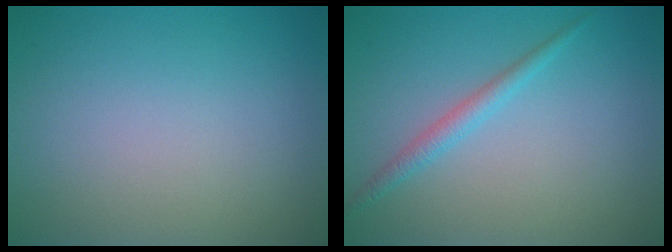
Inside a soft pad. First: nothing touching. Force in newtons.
{"total": 1.6, "press": 1.6, "slide": 0.1}